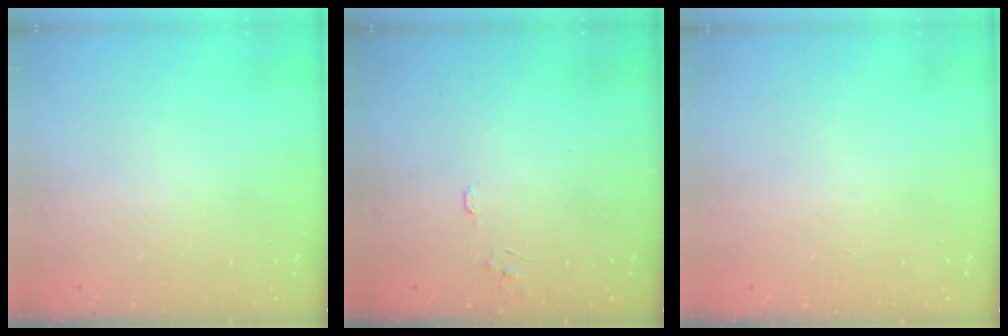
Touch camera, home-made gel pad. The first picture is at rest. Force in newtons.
{"total": 5.7, "press": 5.7, "slide": 0.5}
{"total": 0.0}